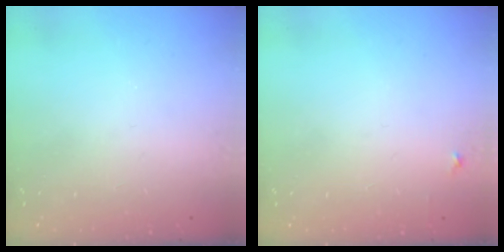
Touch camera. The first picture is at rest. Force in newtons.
{"total": 4.1, "press": 4.1, "slide": 0.6}